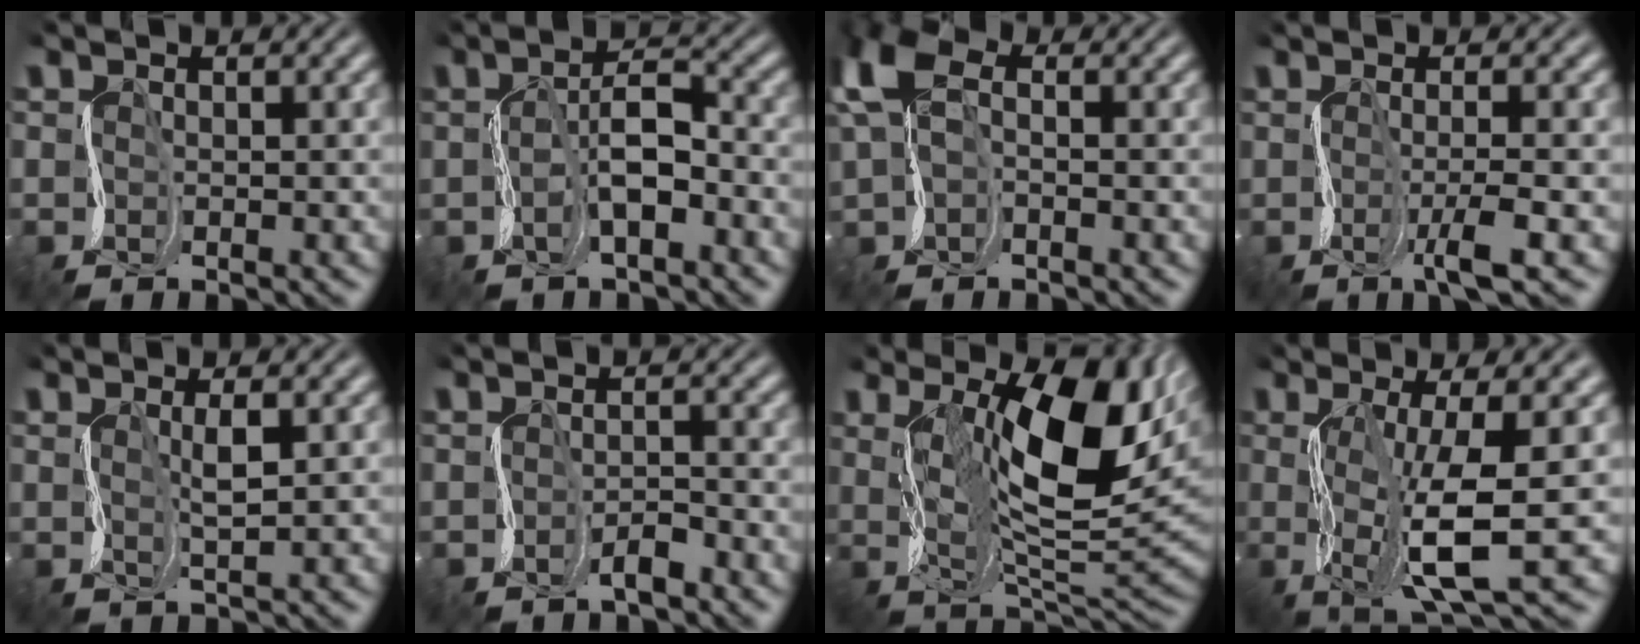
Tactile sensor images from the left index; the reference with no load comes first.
{"total": 1.8, "force": [0.2, 0.4, 1.7], "torque": [-0.041, 0.020, -0.010]}
{"total": 4.9, "force": [1.1, 2.8, 3.8], "torque": [-0.106, 0.019, 0.008]}
{"total": 2.2, "force": [0.0, -0.3, 2.2], "torque": [-0.042, 0.009, -0.014]}
{"total": 2.1, "force": [1.9, -0.8, 0.0], "torque": [-0.012, 0.014, 0.029]}
{"total": 0.8, "force": [0.2, -0.6, -0.4], "torque": [-0.002, 0.012, -0.010]}
{"total": 12.0, "force": [3.6, 4.6, 10.5], "torque": [-0.163, 0.004, 0.053]}
{"total": 6.7, "force": [0.6, 1.3, 6.5], "torque": [-0.122, -0.002, 0.002]}